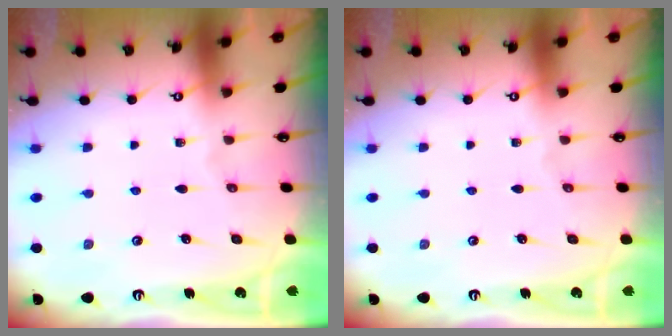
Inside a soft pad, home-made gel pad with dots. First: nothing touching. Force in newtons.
{"total": 0.0}